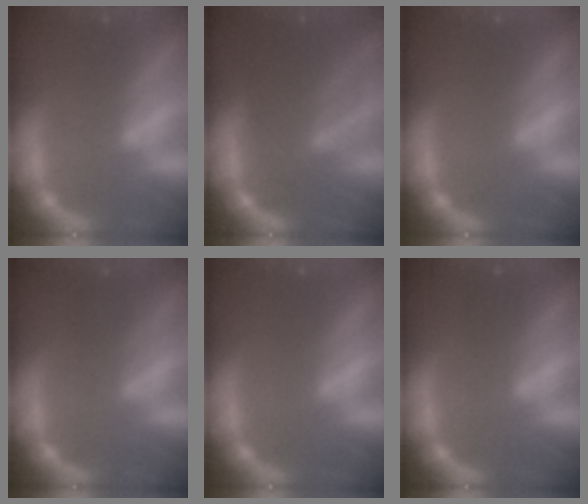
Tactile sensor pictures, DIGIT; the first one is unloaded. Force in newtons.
{"total": 7.6}
{"total": 0.0}
{"total": 2.5}
{"total": 0.0}
{"total": 1.5}